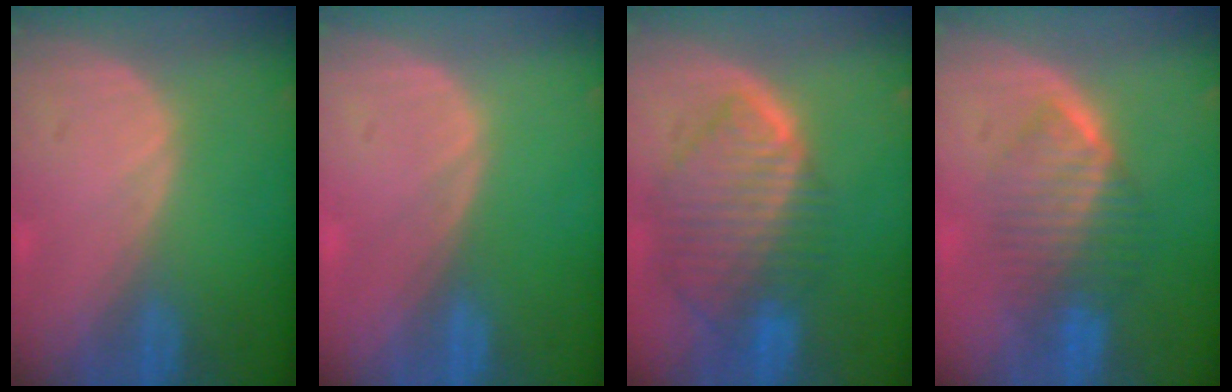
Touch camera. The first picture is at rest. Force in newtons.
{"total": 0.0}
{"total": 10.1, "press": 8.5, "slide": 5.3}
{"total": 6.6, "press": 6.5, "slide": 1.0}